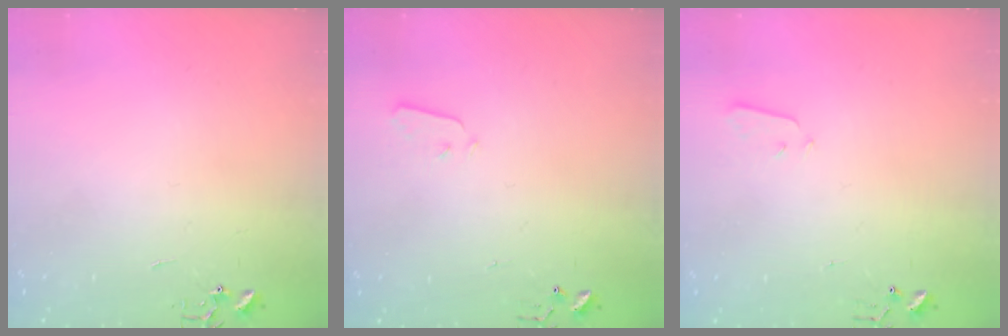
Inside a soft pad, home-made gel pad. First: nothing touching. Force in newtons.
{"total": 2.9, "press": 2.9, "slide": 0.4}
{"total": 2.1, "press": 2.1, "slide": 0.3}